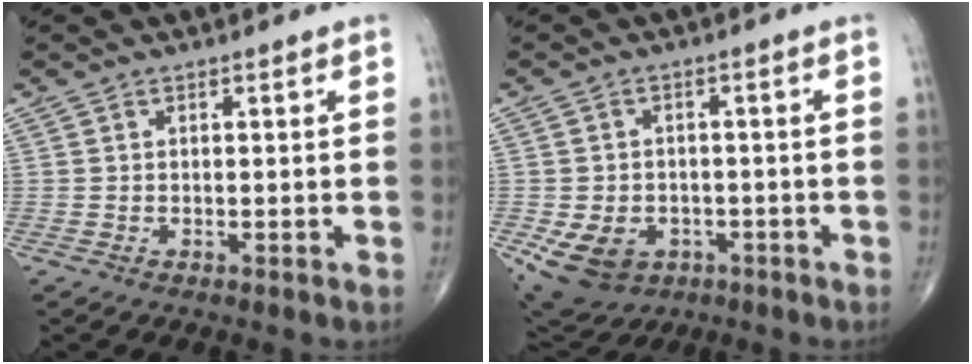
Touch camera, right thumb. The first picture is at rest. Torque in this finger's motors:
{"motor_torque": [2.73, 2.28, 0.56, -0.74, 0.07]}